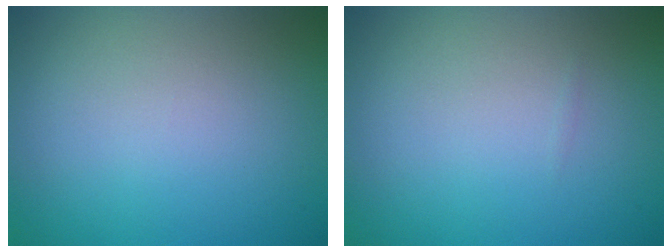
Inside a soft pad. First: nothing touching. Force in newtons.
{"total": 0.0}